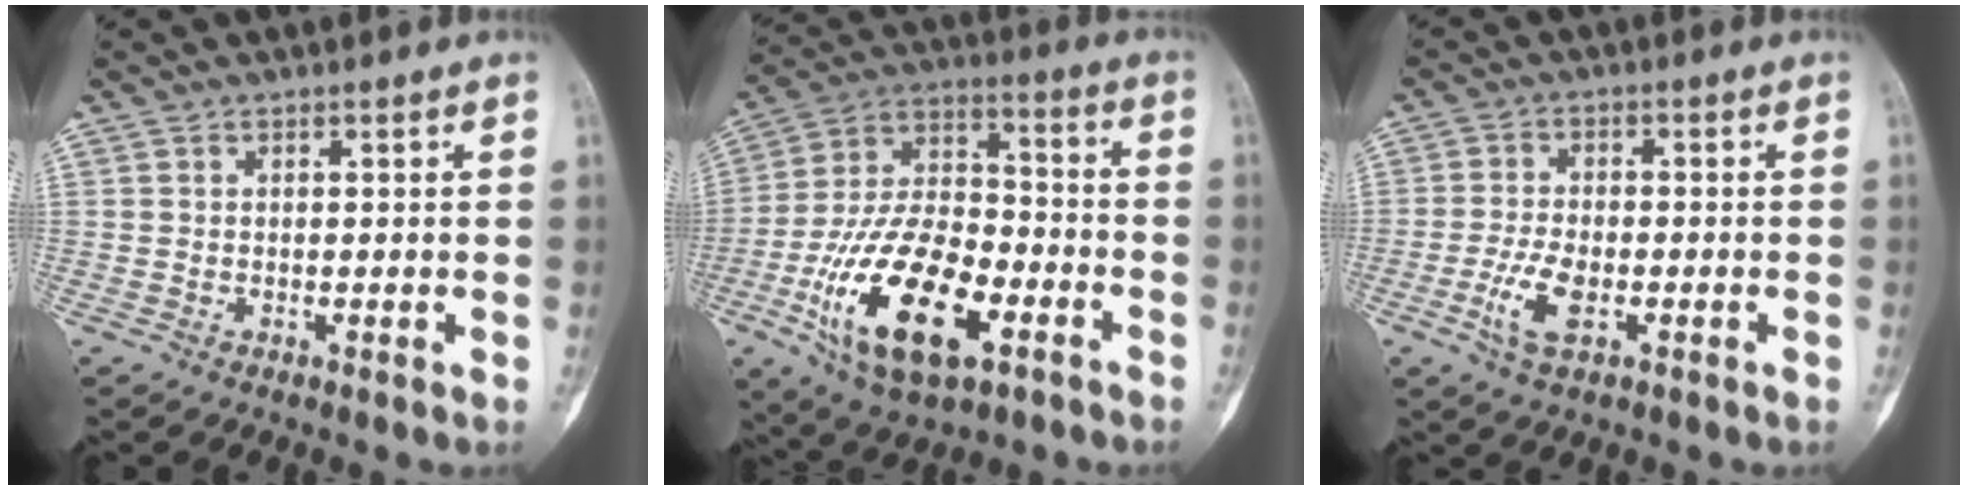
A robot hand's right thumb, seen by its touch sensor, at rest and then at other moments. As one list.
[{"total": 22.1, "force": [-9.0, 10.5, 17.3], "torque": [-0.310, 0.045, -0.152]}, {"total": 6.4, "force": [-2.4, 2.9, 5.1], "torque": [-0.109, 0.008, -0.046]}]